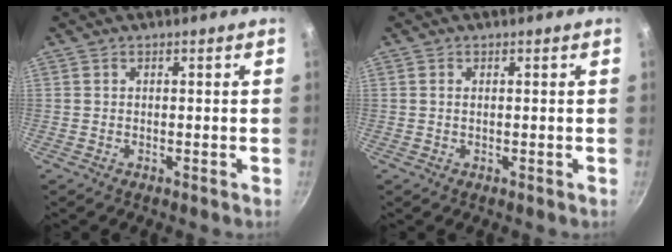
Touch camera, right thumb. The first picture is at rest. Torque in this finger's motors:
{"motor_torque": [-0.56, 0.31, -0.54, 0.27, 0.06]}